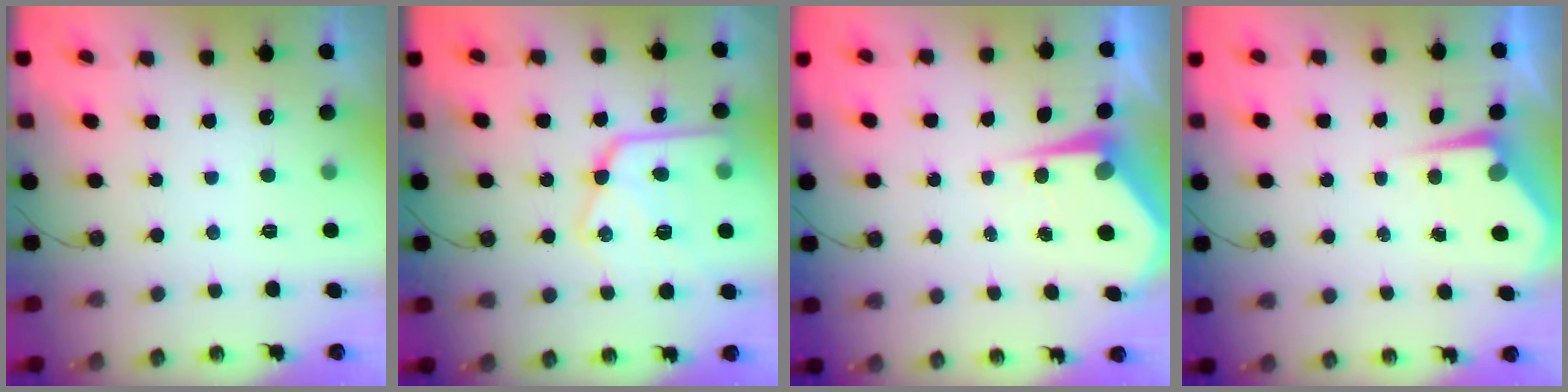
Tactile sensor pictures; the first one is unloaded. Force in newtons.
{"total": 18.5, "press": 18.4, "slide": 1.5}
{"total": 6.0, "press": 5.9, "slide": 0.7}
{"total": 4.4, "press": 4.4, "slide": 0.4}